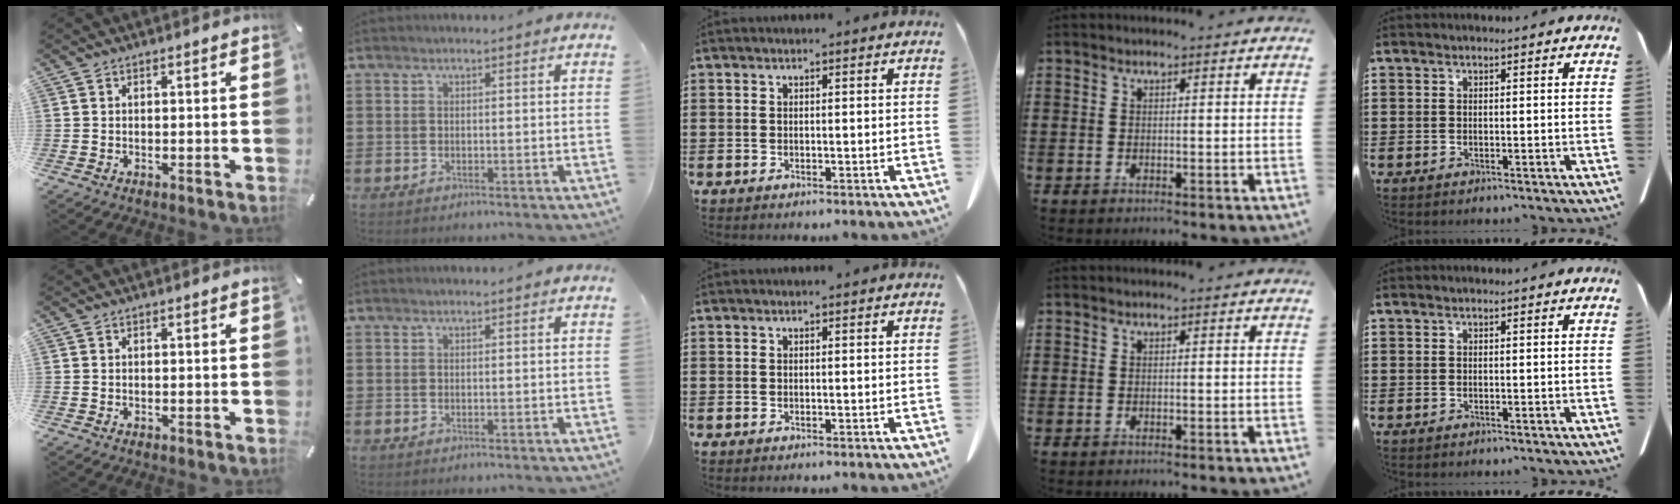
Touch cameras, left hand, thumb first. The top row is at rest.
{}